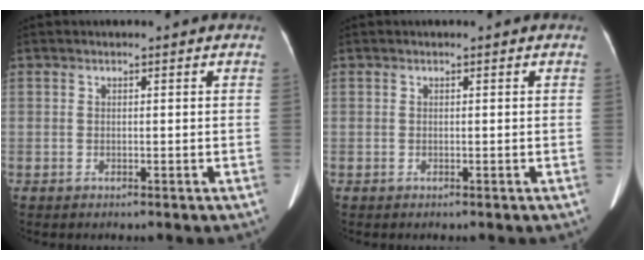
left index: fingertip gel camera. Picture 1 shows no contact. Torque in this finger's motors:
{"motor_torque": [0.00, 0.00, 0.00, 0.00]}